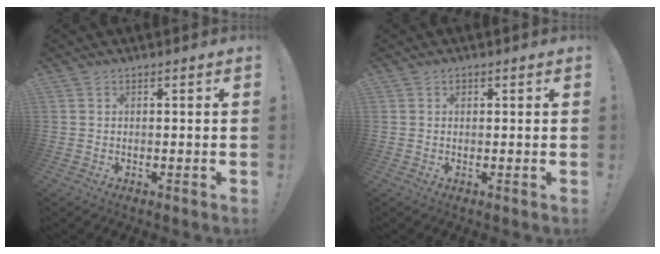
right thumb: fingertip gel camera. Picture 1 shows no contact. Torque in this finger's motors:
{"motor_torque": [0.01, 0.21, -0.24, -0.14, 0.00]}